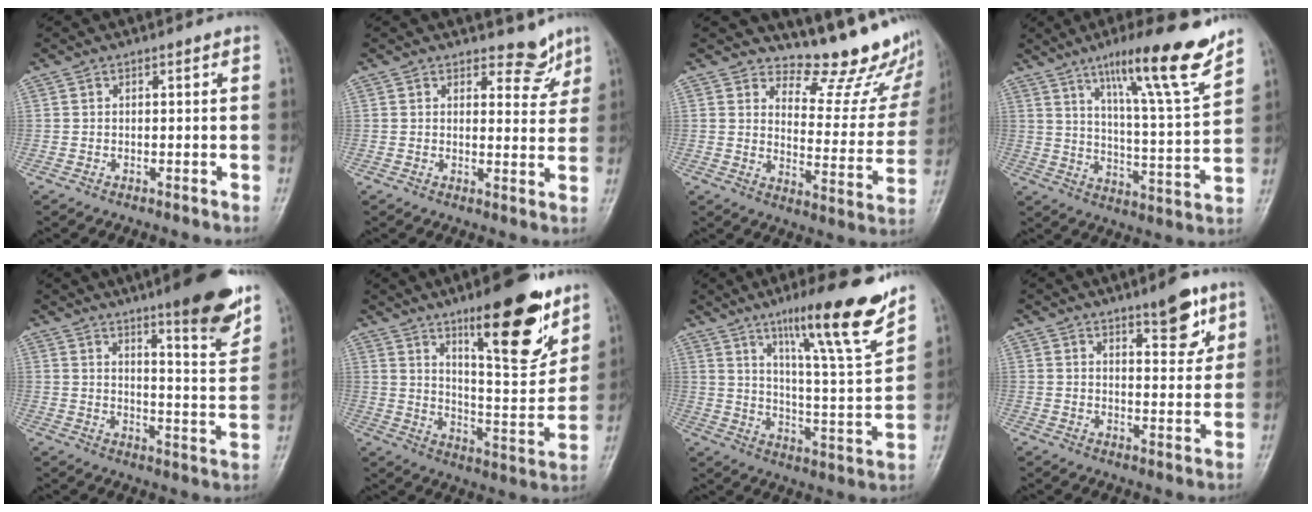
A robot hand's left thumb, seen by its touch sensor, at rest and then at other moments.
{"total": 4.7, "force": [3.8, 2.3, 1.2], "torque": [0.012, -0.031, 0.049]}
{"total": 16.5, "force": [14.2, 5.8, 6.0], "torque": [-0.025, -0.130, 0.167]}
{"total": 17.0, "force": [11.6, 1.5, 12.3], "torque": [-0.173, -0.067, 0.182]}
{"total": 14.1, "force": [9.7, 2.3, 10.0], "torque": [-0.111, -0.064, 0.139]}
{"total": 18.6, "force": [11.4, 5.1, 13.8], "torque": [-0.165, -0.075, 0.184]}
{"total": 18.2, "force": [12.4, 1.8, 13.2], "torque": [-0.180, -0.073, 0.194]}
{"total": 7.9, "force": [4.9, 2.7, 5.5], "torque": [-0.055, -0.030, 0.067]}